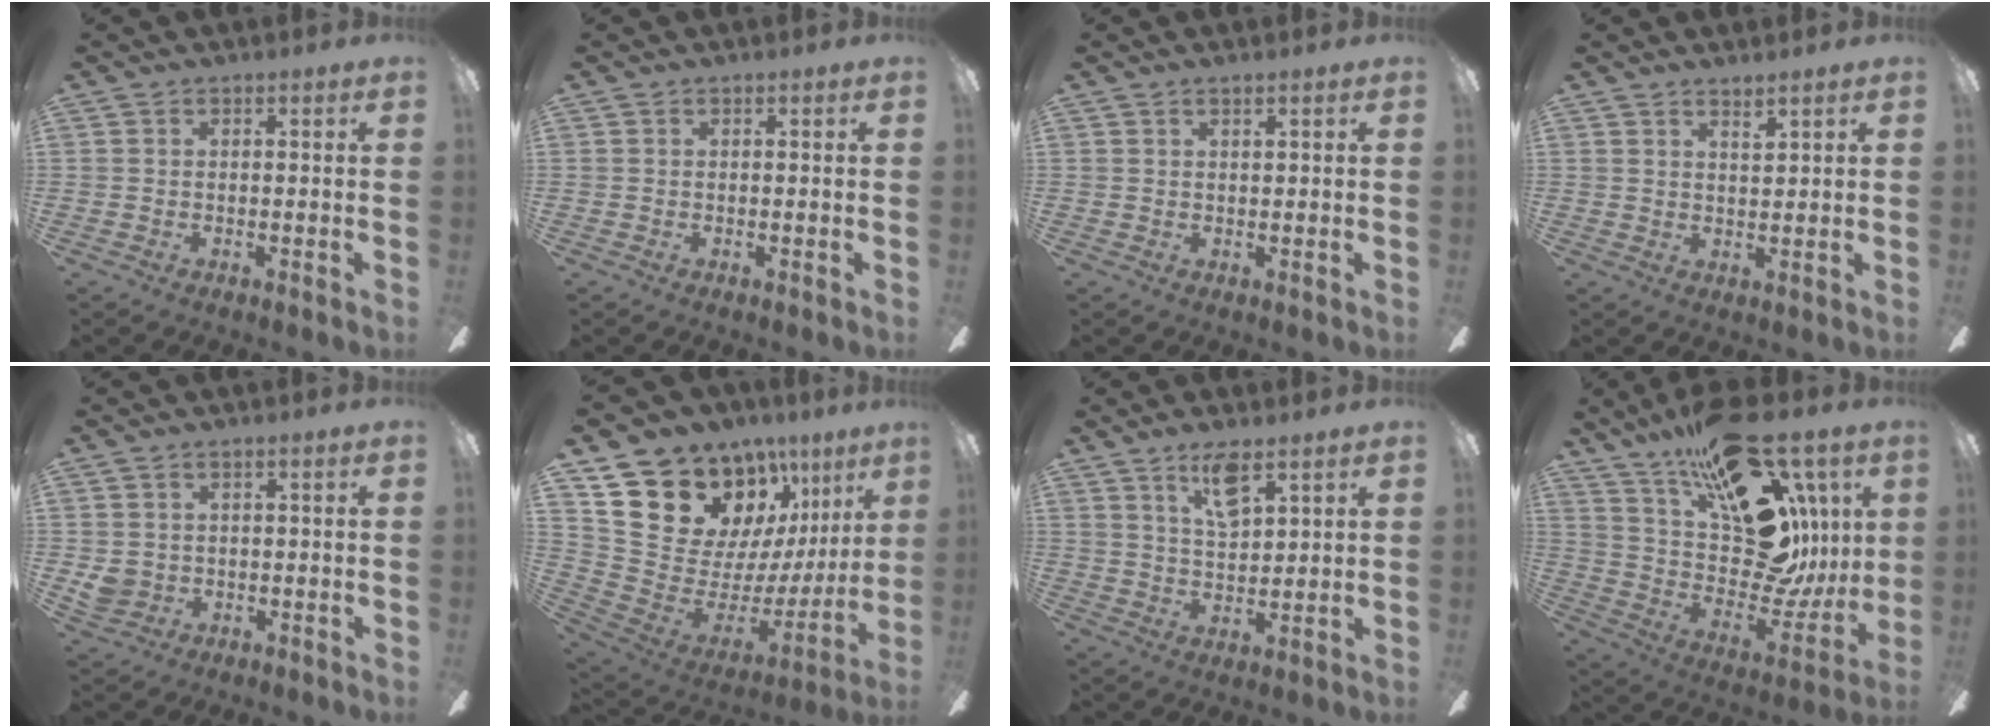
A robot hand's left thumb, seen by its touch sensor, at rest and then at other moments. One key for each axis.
{"total": 0.0}
{"total": 0.9, "fx": 0.8, "fy": 0.1, "fz": 0.4, "tx": -0.009, "ty": 0.000, "tz": 0.013}
{"total": 2.5, "fx": 2.3, "fy": 0.1, "fz": 1.0, "tx": -0.015, "ty": -0.013, "tz": 0.040}
{"total": 3.5, "fx": 0.5, "fy": 3.1, "fz": 1.4, "tx": -0.020, "ty": 0.004, "tz": 0.011}
{"total": 20.1, "fx": 14.2, "fy": 12.0, "fz": 7.8, "tx": -0.128, "ty": -0.102, "tz": 0.284}
{"total": 7.5, "fx": 5.2, "fy": 2.4, "fz": 4.9, "tx": -0.084, "ty": -0.020, "tz": 0.088}
{"total": 28.7, "fx": 14.0, "fy": 14.3, "fz": 20.5, "tx": -0.317, "ty": -0.103, "tz": 0.264}